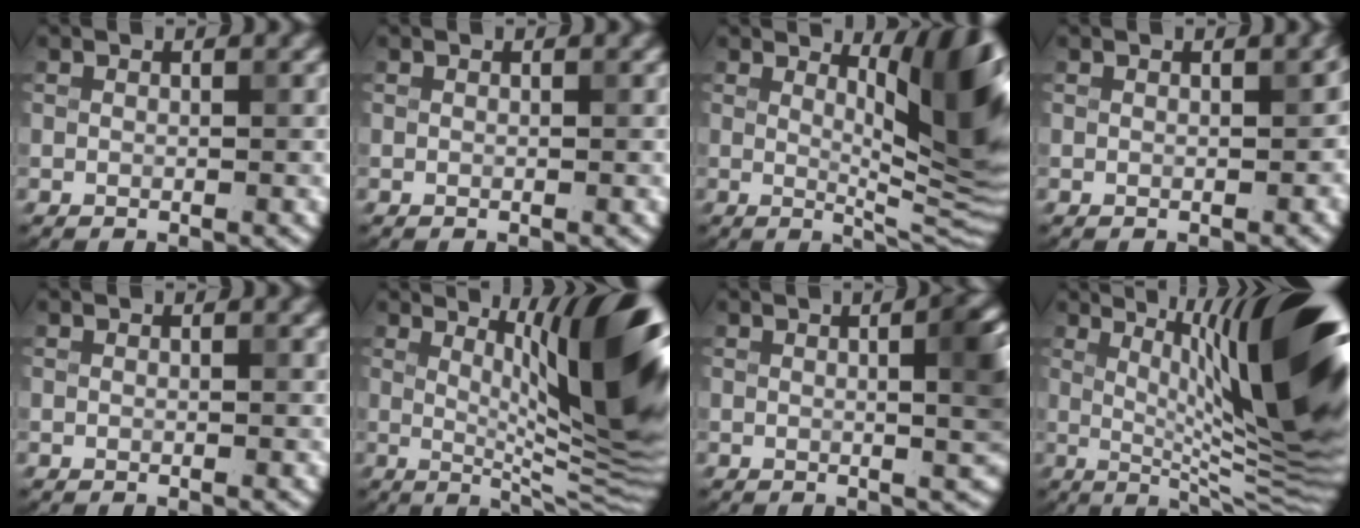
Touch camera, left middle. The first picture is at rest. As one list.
[{"total": 0.0}, {"total": 10.6, "force": [3.5, 2.7, 9.6], "torque": [-0.103, 0.005, 0.056]}, {"total": 1.6, "force": [0.3, 0.8, 1.4], "torque": [-0.012, 0.006, 0.012]}, {"total": 0.6, "force": [0.3, 0.3, 0.4], "torque": [-0.001, 0.003, 0.003]}, {"total": 13.5, "force": [3.0, 3.5, 12.7], "torque": [-0.122, 0.006, 0.047]}, {"total": 5.1, "force": [0.5, 1.7, 4.7], "torque": [-0.030, 0.018, 0.004]}, {"total": 14.9, "force": [2.8, 3.5, 14.2], "torque": [-0.174, 0.009, 0.056]}]